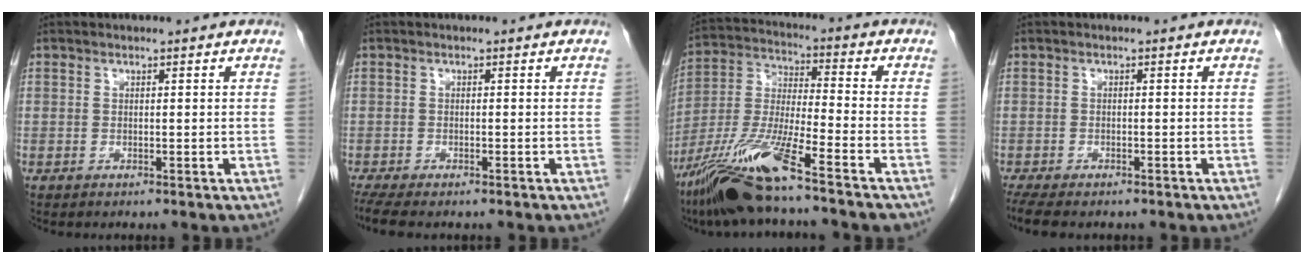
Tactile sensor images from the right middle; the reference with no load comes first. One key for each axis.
{"total": 6.0, "fx": -4.8, "fy": 1.9, "fz": 3.1, "tx": -0.053, "ty": -0.012, "tz": -0.077}
{"total": 15.2, "fx": -10.5, "fy": 0.5, "fz": 11.0, "tx": -0.236, "ty": -0.027, "tz": -0.196}
{"total": 6.7, "fx": -5.4, "fy": 2.3, "fz": 3.3, "tx": -0.057, "ty": -0.011, "tz": -0.084}